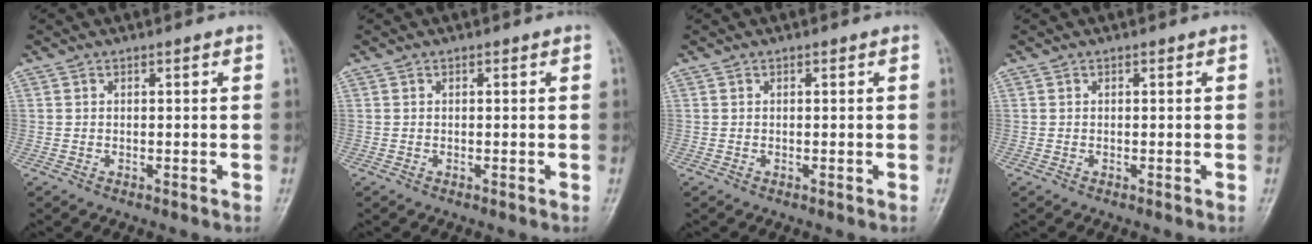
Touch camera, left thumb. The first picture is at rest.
{"total": 0.0}
{"total": 0.0}
{"total": 0.0}